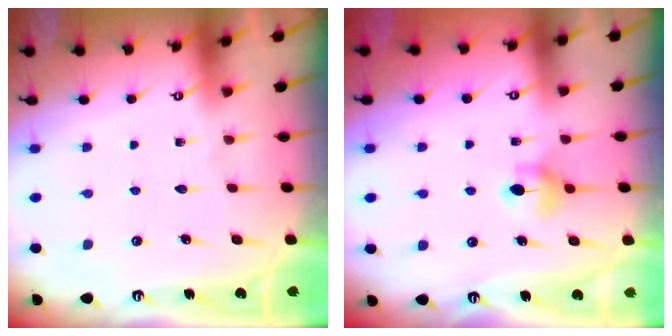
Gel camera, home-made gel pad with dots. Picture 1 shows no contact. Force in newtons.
{"total": 5.6, "press": 5.6, "slide": 0.5}